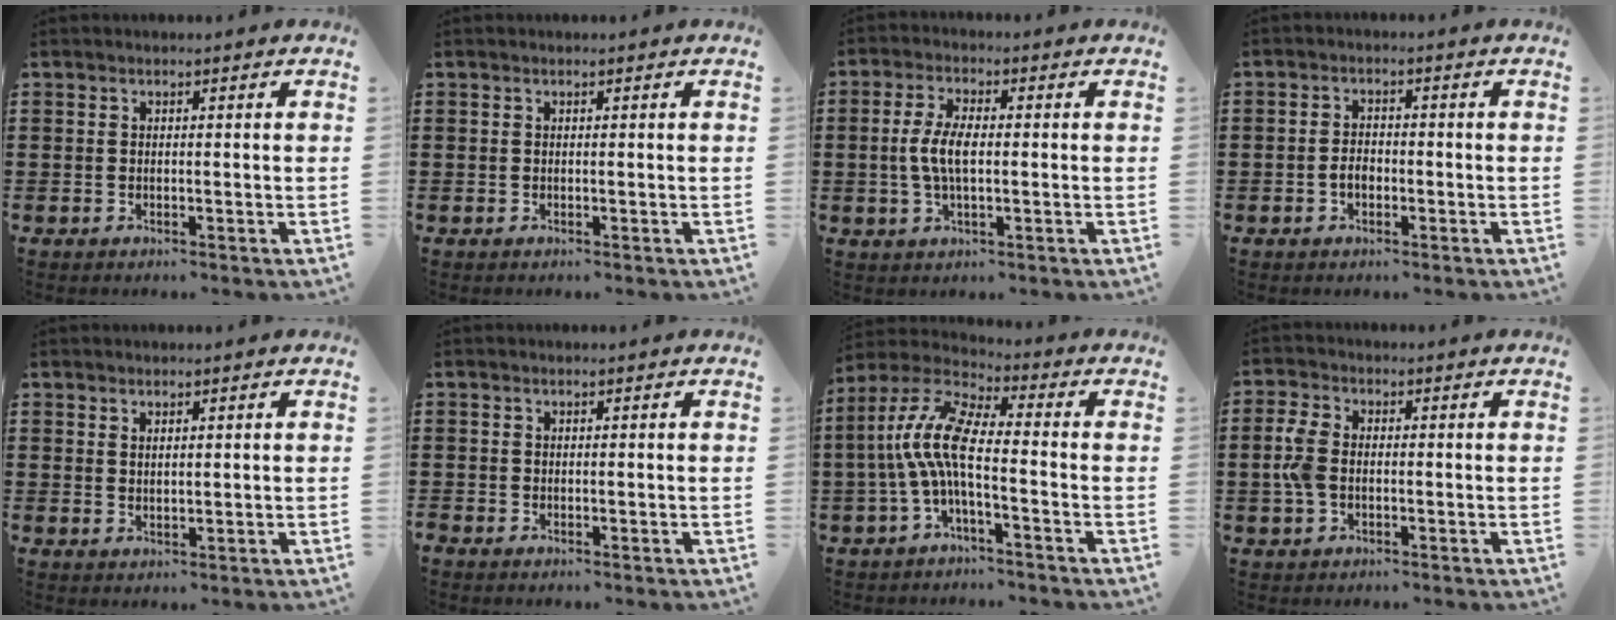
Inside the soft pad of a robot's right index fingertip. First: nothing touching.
{"total": 0.0}
{"total": 5.5, "force": [-0.4, 2.2, 5.0], "torque": [-0.119, -0.005, -0.016]}
{"total": 2.2, "force": [-0.8, 1.4, 1.5], "torque": [-0.030, 0.004, -0.017]}
{"total": 1.1, "force": [1.0, 0.2, 0.5], "torque": [-0.010, 0.001, 0.017]}
{"total": 0.5, "force": [-0.5, 0.2, -0.1], "torque": [0.001, 0.002, -0.011]}
{"total": 8.5, "force": [-1.7, 2.1, 8.1], "torque": [-0.197, -0.025, -0.043]}
{"total": 4.8, "force": [-0.4, 3.0, 3.7], "torque": [-0.101, -0.002, -0.015]}